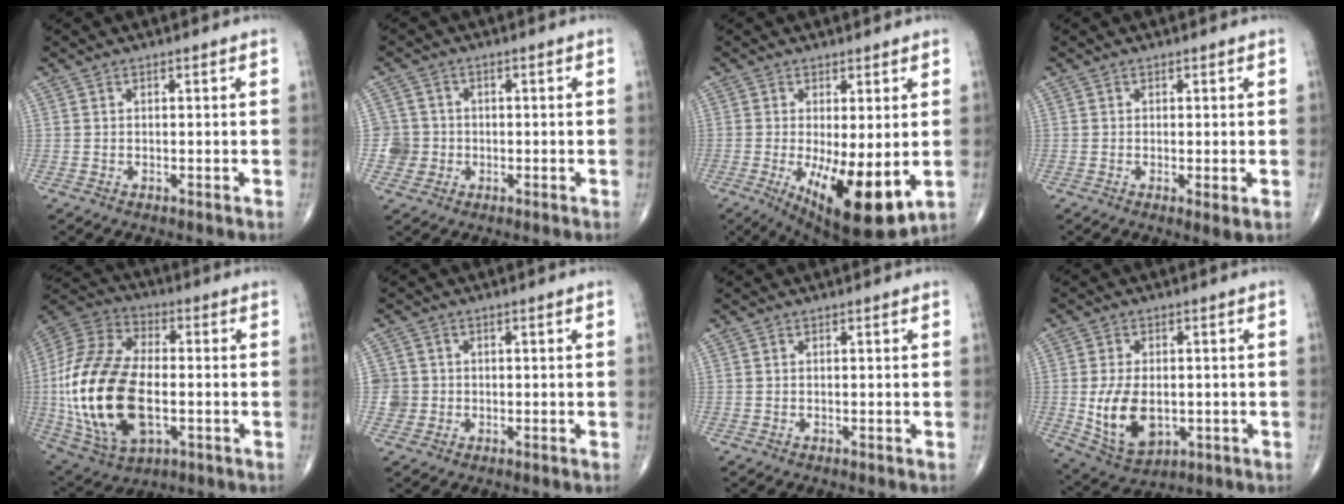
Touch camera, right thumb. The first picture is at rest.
{"total": 4.0, "force": [-0.8, 3.9, 0.0], "torque": [0.028, 0.012, -0.021]}
{"total": 13.9, "force": [-2.8, 4.8, 12.7], "torque": [-0.194, -0.032, -0.027]}
{"total": 1.9, "force": [-0.3, 0.5, 1.9], "torque": [-0.035, -0.010, -0.006]}
{"total": 26.0, "force": [-3.1, 14.3, 21.5], "torque": [-0.456, 0.001, -0.046]}
{"total": 2.9, "force": [-0.3, 2.9, -0.1], "torque": [0.025, 0.009, -0.008]}
{"total": 0.0}
{"total": 11.1, "force": [-1.4, 6.9, 8.6], "torque": [-0.146, -0.007, -0.009]}